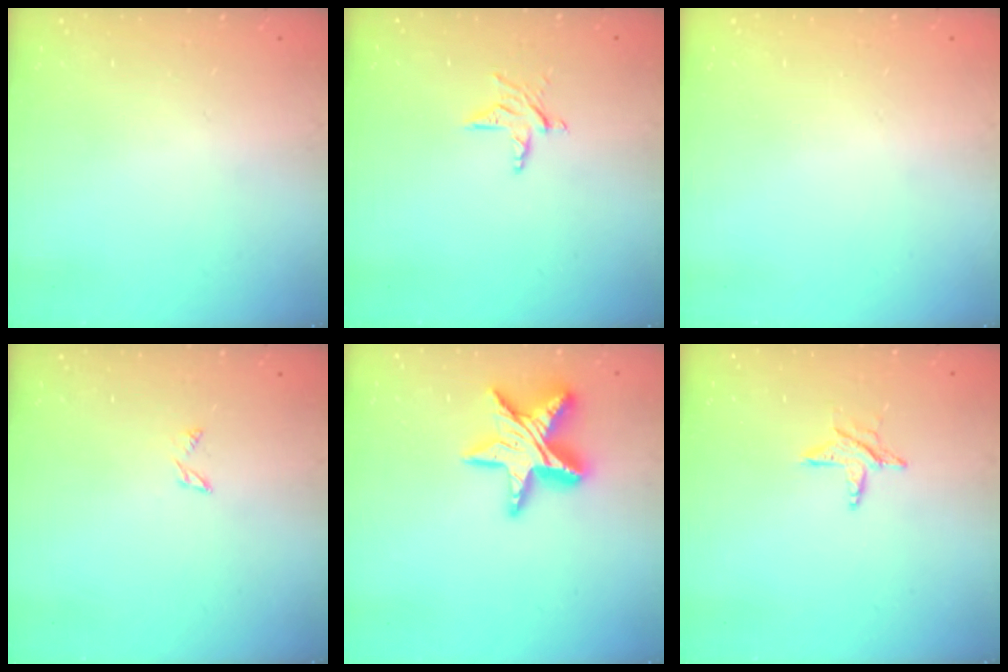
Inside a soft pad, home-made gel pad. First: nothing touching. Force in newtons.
{"total": 5.0, "press": 5.0, "slide": 0.3}
{"total": 0.0}
{"total": 1.8, "press": 1.7, "slide": 0.3}
{"total": 14.6, "press": 14.6, "slide": 1.0}
{"total": 5.7, "press": 5.7, "slide": 0.4}